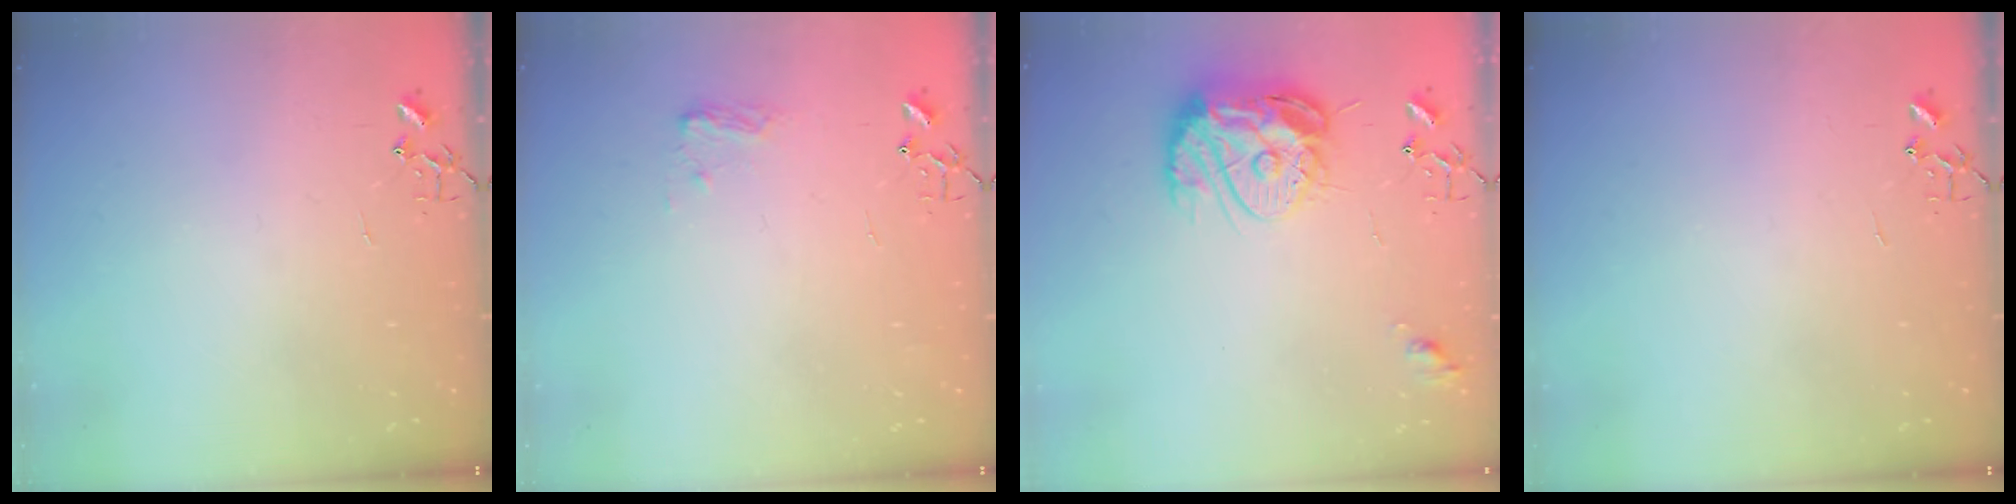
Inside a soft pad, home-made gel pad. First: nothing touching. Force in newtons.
{"total": 6.9, "press": 6.9, "slide": 0.7}
{"total": 15.0, "press": 15.0, "slide": 1.5}
{"total": 0.0}